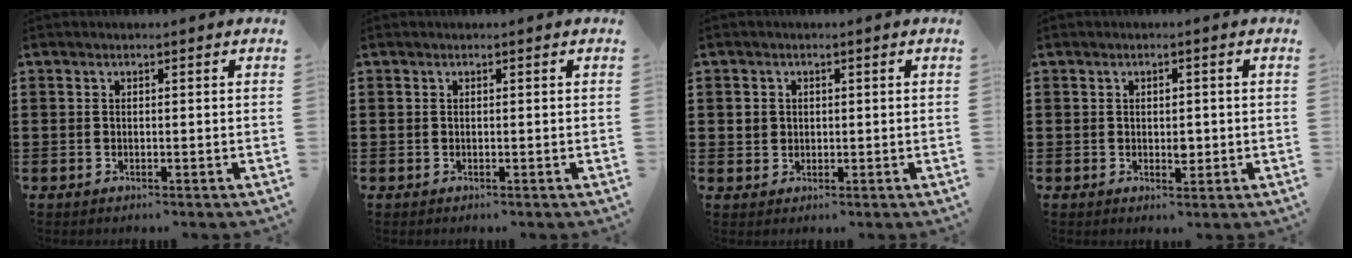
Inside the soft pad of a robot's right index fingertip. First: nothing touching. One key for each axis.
{"total": 0.0}
{"total": 1.7, "fx": 0.4, "fy": 1.6, "fz": 0.4, "tx": -0.014, "ty": 0.007, "tz": 0.006}
{"total": 2.0, "fx": 0.1, "fy": 1.1, "fz": 1.6, "tx": -0.023, "ty": 0.001, "tz": -0.001}